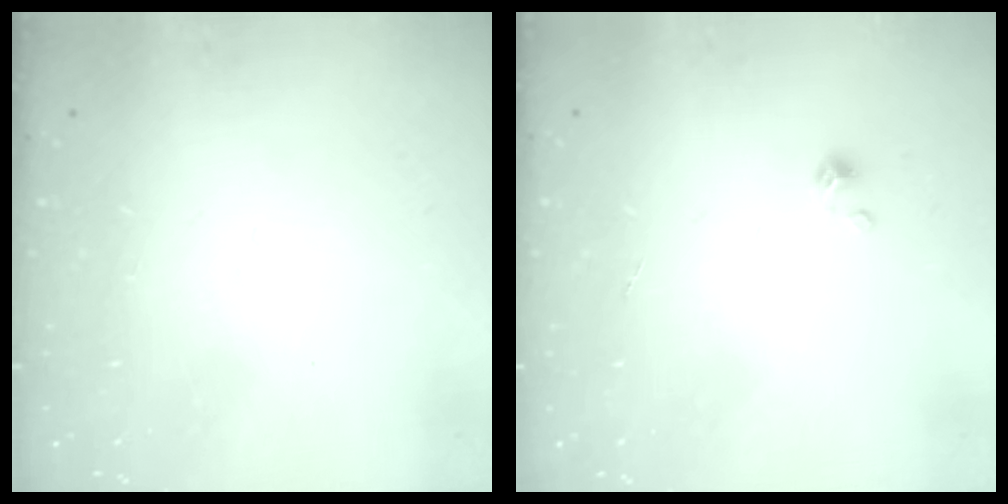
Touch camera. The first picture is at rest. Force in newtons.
{"total": 0.0}